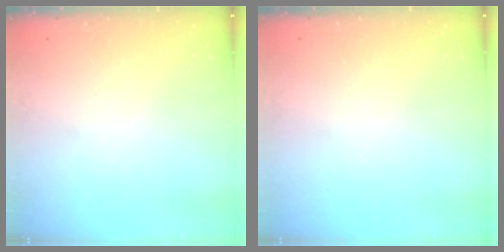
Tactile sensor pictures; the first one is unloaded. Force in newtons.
{"total": 0.0}